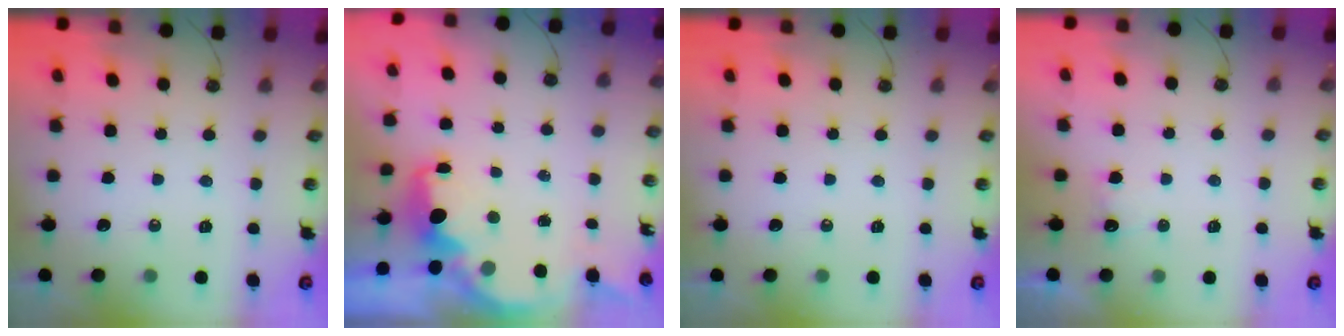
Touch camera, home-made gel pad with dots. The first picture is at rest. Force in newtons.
{"total": 3.7, "press": 3.7, "slide": 0.6}
{"total": 0.0}
{"total": 2.9, "press": 2.7, "slide": 0.9}